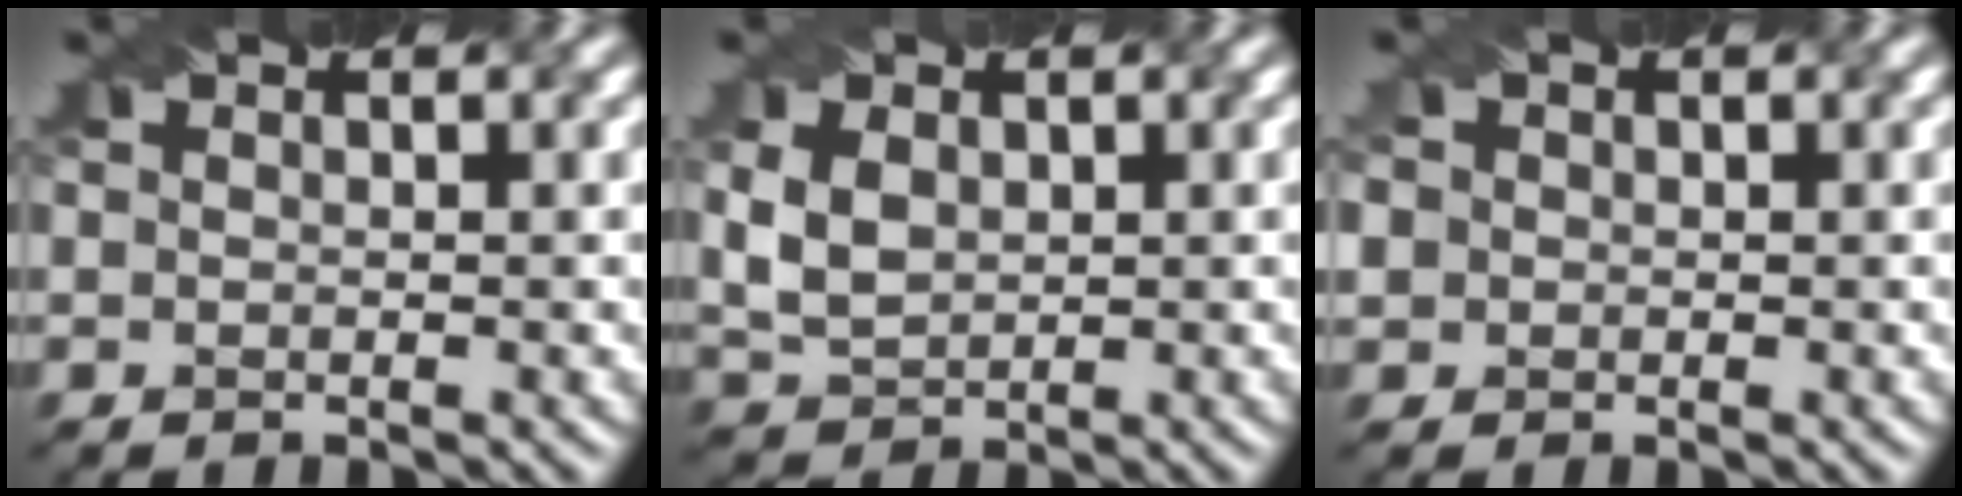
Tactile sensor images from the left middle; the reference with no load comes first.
{"total": 3.2, "force": [0.5, 2.4, 2.0], "torque": [-0.056, 0.000, 0.017]}
{"total": 4.1, "force": [1.4, 3.6, 1.5], "torque": [-0.036, 0.028, 0.010]}